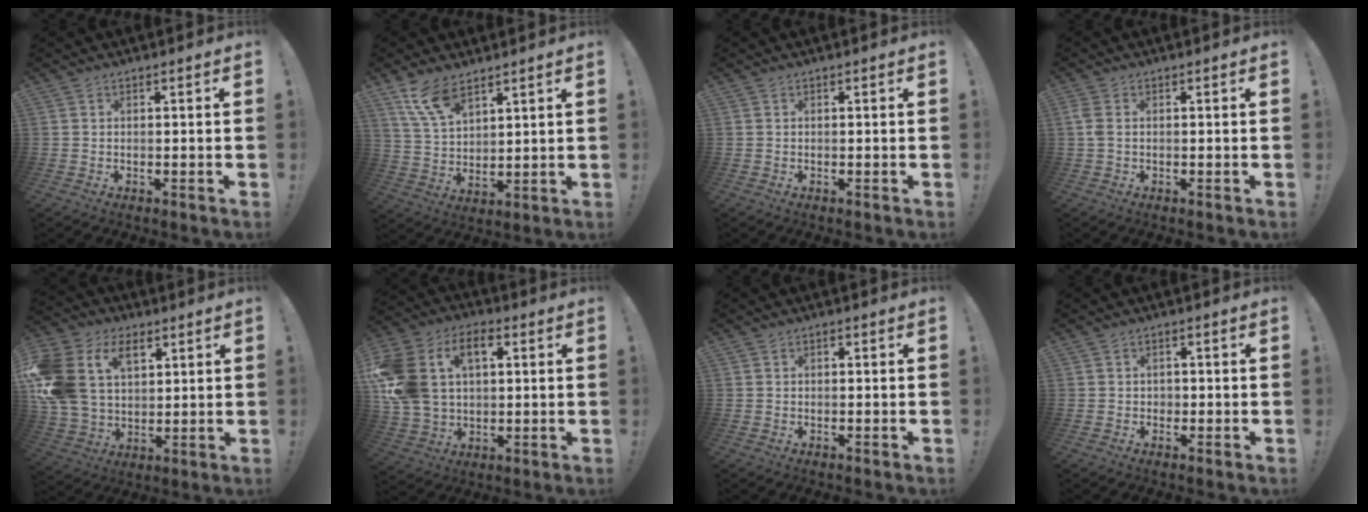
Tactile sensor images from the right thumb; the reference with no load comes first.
{"total": 10.2, "force": [7.3, 4.1, 5.8], "torque": [-0.114, -0.034, 0.140]}
{"total": 0.0}
{"total": 2.4, "force": [0.5, 1.3, 2.0], "torque": [-0.033, 0.002, 0.009]}
{"total": 19.8, "force": [7.4, 14.1, 11.7], "torque": [-0.243, -0.028, 0.135]}
{"total": 18.7, "force": [5.4, 13.1, 12.2], "torque": [-0.239, -0.007, 0.095]}
{"total": 0.7, "force": [-0.4, 0.5, 0.3], "torque": [-0.004, 0.003, -0.008]}
{"total": 1.7, "force": [-0.7, 1.4, 0.8], "torque": [-0.004, 0.002, -0.015]}